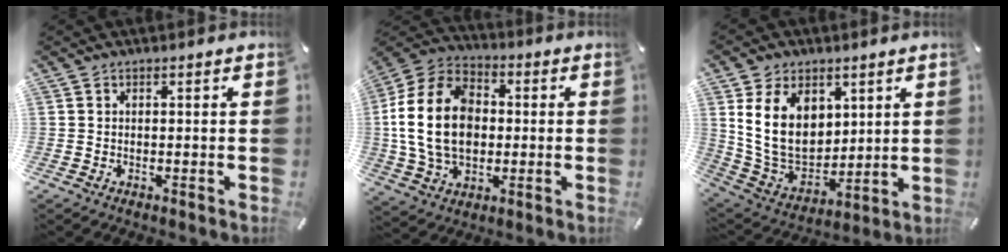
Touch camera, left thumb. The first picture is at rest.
{"total": 18.0, "force": [-0.4, 13.6, 11.8], "torque": [-0.276, 0.014, -0.010]}
{"total": 16.0, "force": [5.2, 11.8, 9.5], "torque": [-0.200, -0.023, 0.096]}